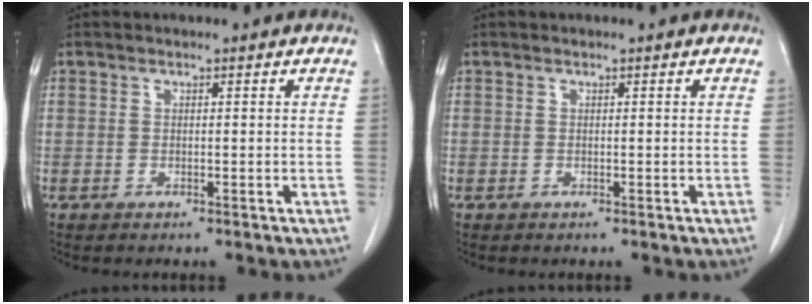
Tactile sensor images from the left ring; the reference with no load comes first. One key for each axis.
{"total": 0.0}